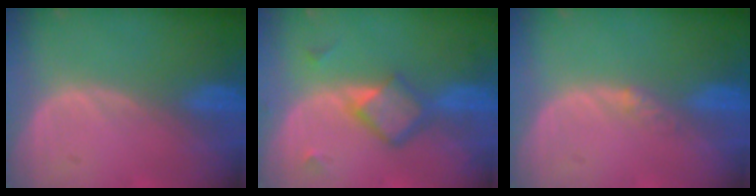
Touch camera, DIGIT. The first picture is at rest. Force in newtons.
{"total": 5.8, "press": 5.1, "slide": 2.7}
{"total": 1.6, "press": 1.3, "slide": 0.9}